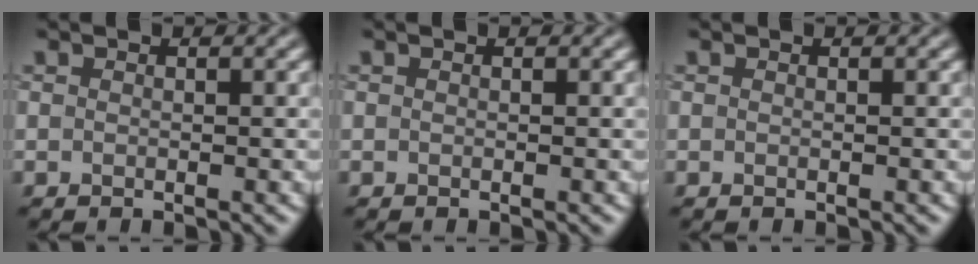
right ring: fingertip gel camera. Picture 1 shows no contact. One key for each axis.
{"total": 0.0}
{"total": 0.0}